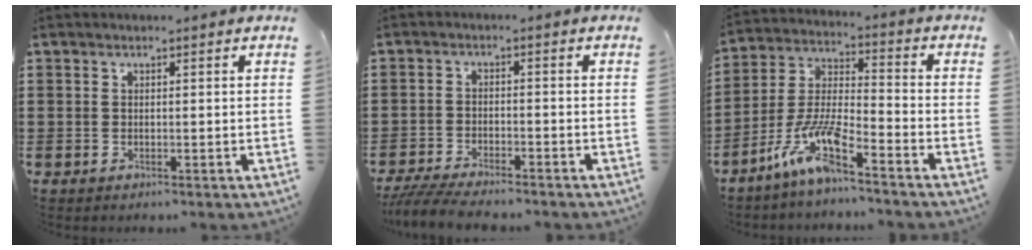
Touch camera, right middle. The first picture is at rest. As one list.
[{"total": 4.6, "force": [-4.4, 0.4, 1.4], "torque": [-0.044, -0.012, -0.092]}, {"total": 9.8, "force": [-7.3, 1.4, 6.4], "torque": [-0.149, -0.007, -0.145]}]